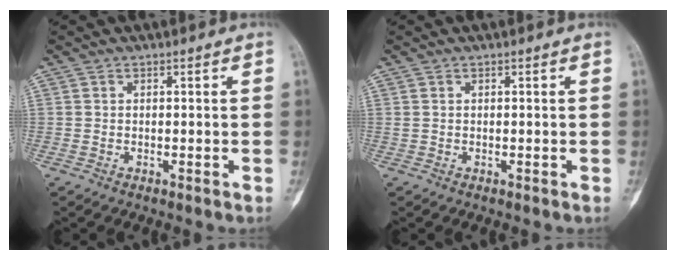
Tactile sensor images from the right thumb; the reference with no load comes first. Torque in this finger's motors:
{"motor_torque": [0.00, 0.00, 0.02, -0.02, 0.03]}